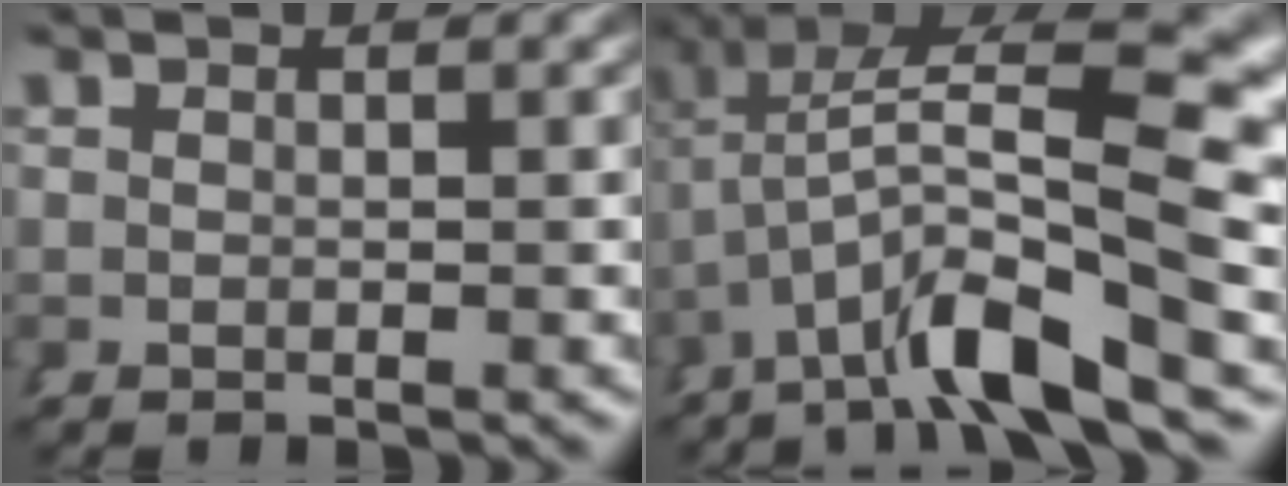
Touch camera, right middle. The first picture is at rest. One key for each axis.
{"total": 10.6, "fx": 1.2, "fy": 3.8, "fz": 9.9, "tx": -0.161, "ty": 0.004, "tz": 0.026}